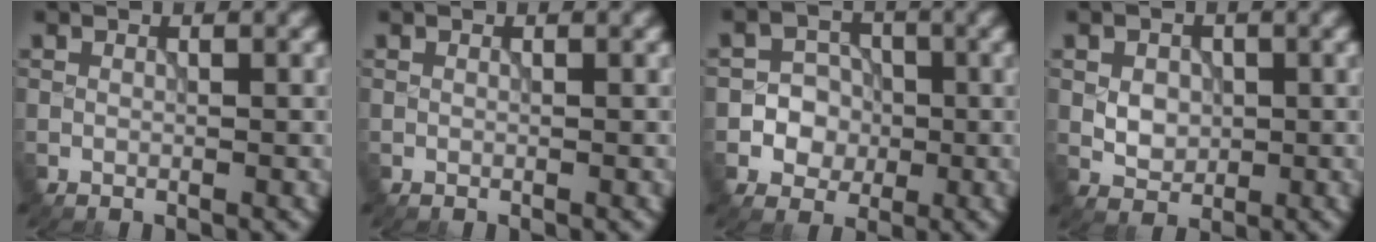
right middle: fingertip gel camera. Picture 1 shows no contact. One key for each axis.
{"total": 0.0}
{"total": 4.3, "fx": -0.9, "fy": 4.1, "fz": 1.2, "tx": -0.002, "ty": 0.016, "tz": -0.033}
{"total": 2.6, "fx": 0.1, "fy": 2.0, "fz": 1.6, "tx": -0.028, "ty": -0.002, "tz": 0.001}